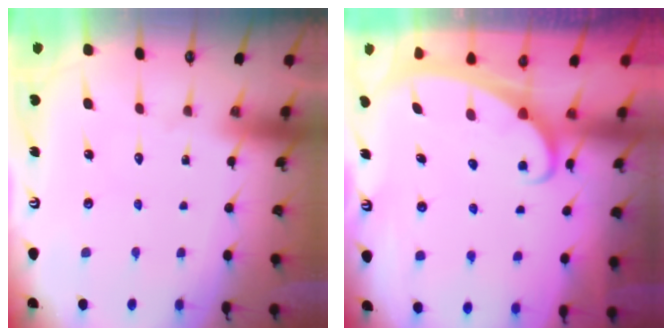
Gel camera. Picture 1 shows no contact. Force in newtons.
{"total": 2.3, "press": 2.3, "slide": 0.3}